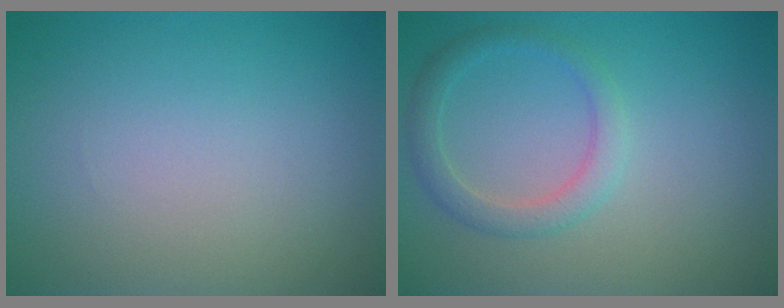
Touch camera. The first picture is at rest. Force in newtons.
{"total": 2.3, "press": 2.3, "slide": 0.1}